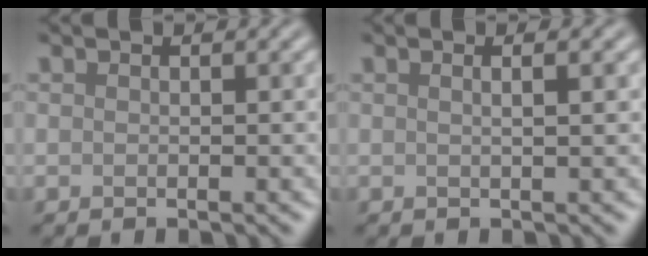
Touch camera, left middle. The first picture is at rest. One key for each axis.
{"total": 2.1, "fx": 0.8, "fy": 0.8, "fz": 1.7, "tx": -0.009, "ty": 0.001, "tz": -0.007}